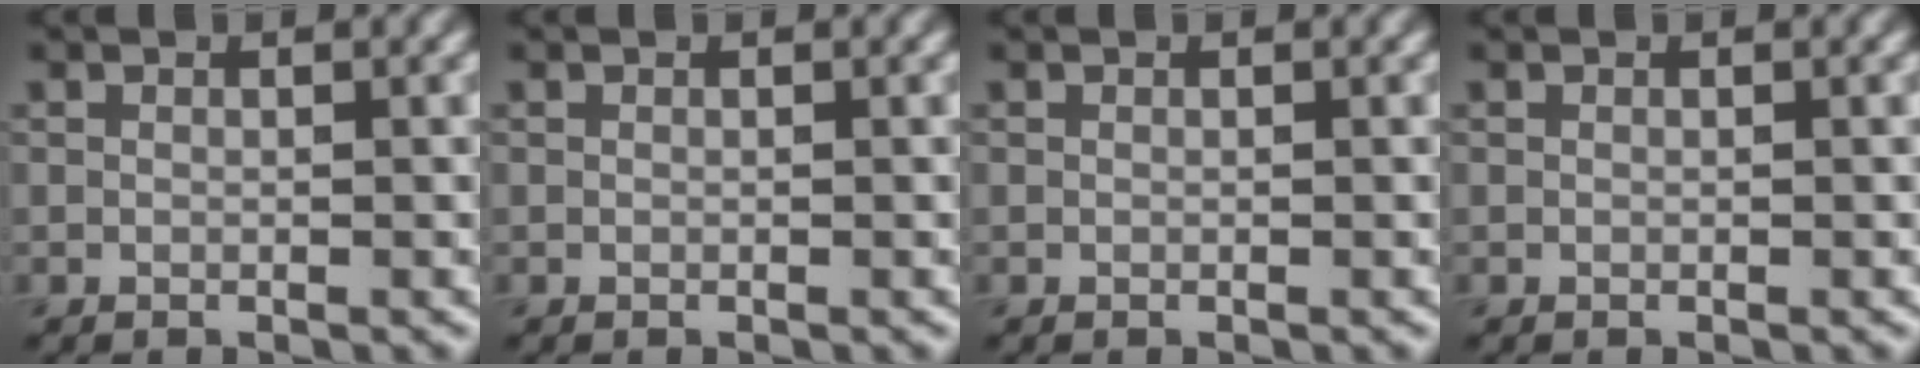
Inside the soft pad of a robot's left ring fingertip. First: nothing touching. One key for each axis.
{"total": 0.0}
{"total": 0.0}
{"total": 0.0}